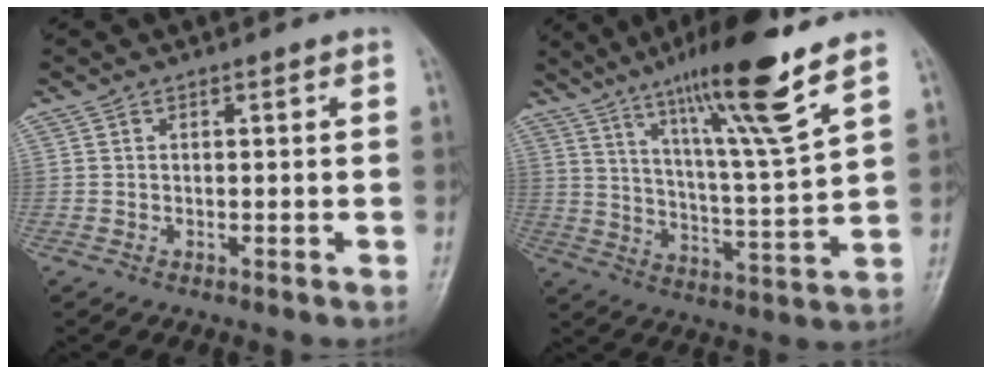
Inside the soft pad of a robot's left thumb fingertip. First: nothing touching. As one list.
[{"total": 17.1, "force": [11.1, 0.8, 13.0], "torque": [-0.212, -0.057, 0.187]}]